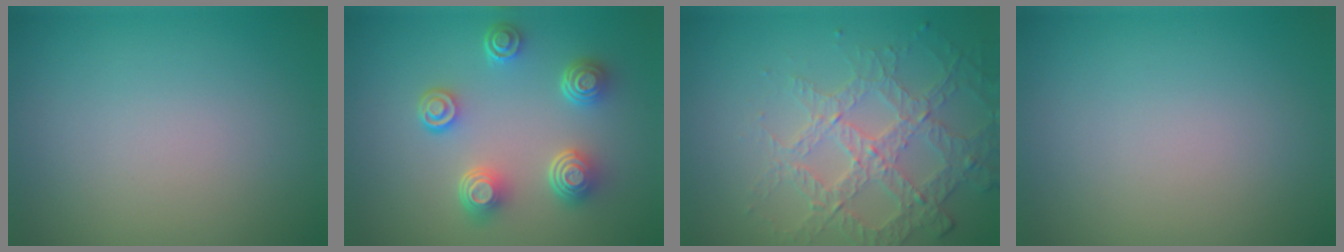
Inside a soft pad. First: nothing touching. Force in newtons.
{"total": 4.9, "press": 3.7, "slide": 3.3}
{"total": 3.7, "press": 3.6, "slide": 0.7}
{"total": 0.0}